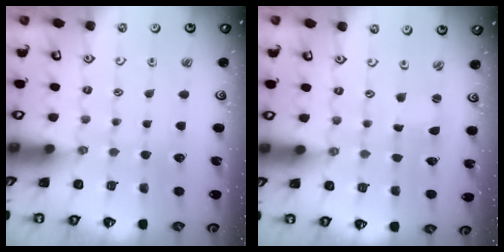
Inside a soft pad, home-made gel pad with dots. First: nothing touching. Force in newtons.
{"total": 0.7, "press": 0.7, "slide": 0.0}